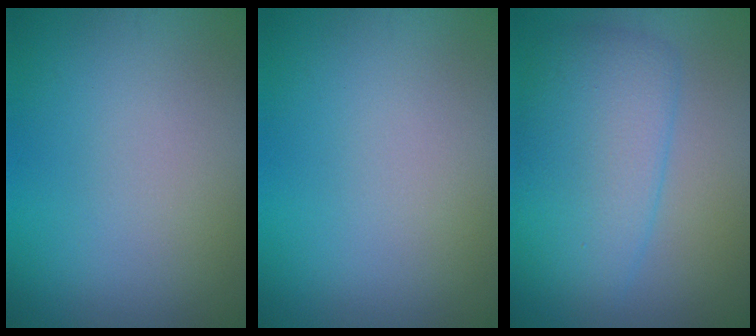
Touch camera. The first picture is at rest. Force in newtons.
{"total": 0.0}
{"total": 5.8, "press": 5.8, "slide": 0.3}